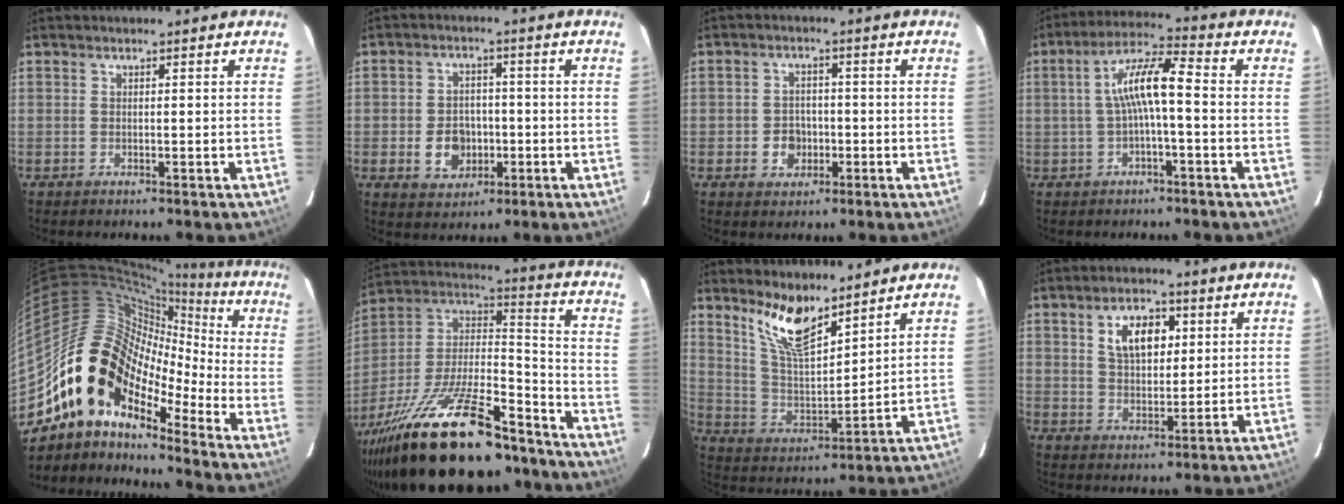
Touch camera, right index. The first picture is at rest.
{"total": 7.1, "force": [-2.0, 5.7, 3.8], "torque": [-0.082, 0.010, -0.023]}
{"total": 4.5, "force": [-1.5, 3.9, 1.8], "torque": [-0.041, 0.010, -0.014]}
{"total": 8.0, "force": [-0.8, 1.3, 7.8], "torque": [-0.158, 0.020, -0.013]}
{"total": 15.9, "force": [-9.6, 9.9, 7.8], "torque": [-0.137, 0.024, -0.194]}
{"total": 32.8, "force": [-23.6, 11.0, 20.0], "torque": [-0.371, -0.014, -0.364]}
{"total": 10.8, "force": [8.2, 2.9, 6.4], "torque": [-0.125, -0.004, 0.166]}
{"total": 8.0, "force": [3.0, 4.5, 5.9], "torque": [-0.104, 0.015, 0.056]}